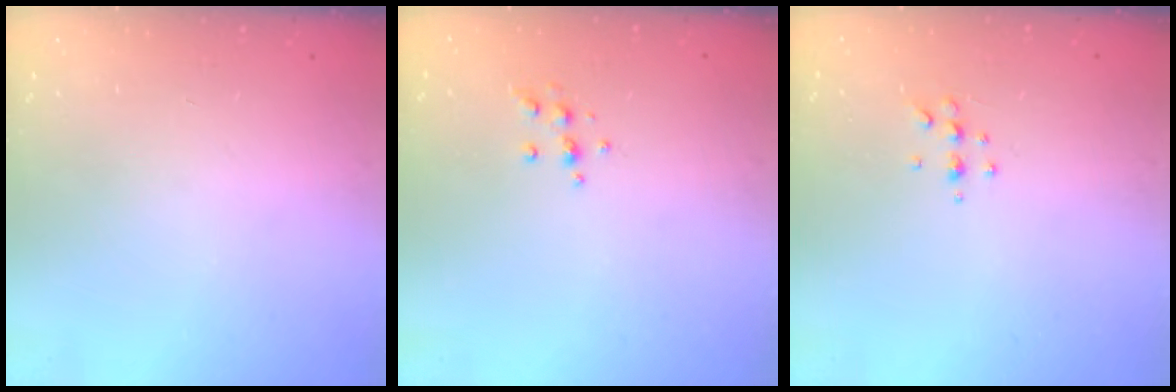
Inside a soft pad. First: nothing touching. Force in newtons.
{"total": 6.2, "press": 6.1, "slide": 0.7}
{"total": 5.1, "press": 4.9, "slide": 1.4}